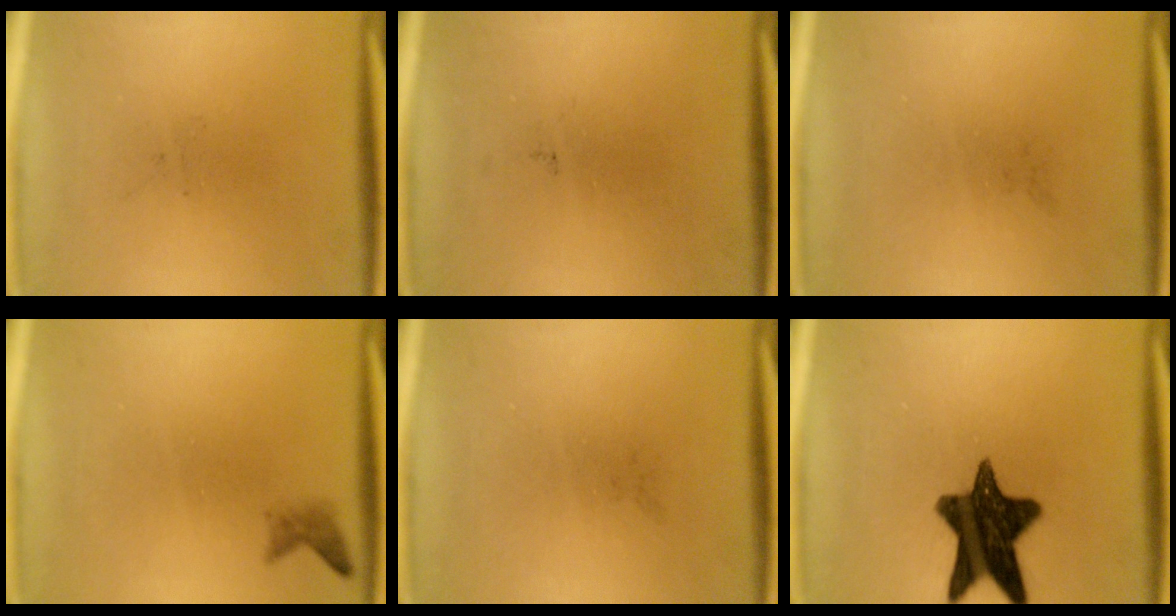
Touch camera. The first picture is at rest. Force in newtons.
{"total": 0.0}
{"total": 0.0}
{"total": 1.3}
{"total": 0.0}
{"total": 13.6}